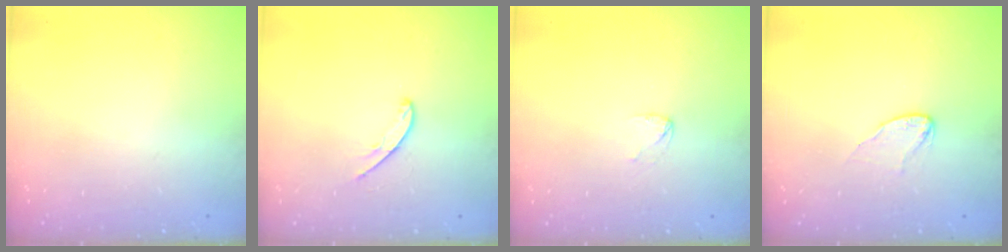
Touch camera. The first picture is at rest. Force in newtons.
{"total": 4.4, "press": 4.4, "slide": 0.3}
{"total": 2.4, "press": 2.4, "slide": 0.2}
{"total": 3.8, "press": 3.7, "slide": 0.4}